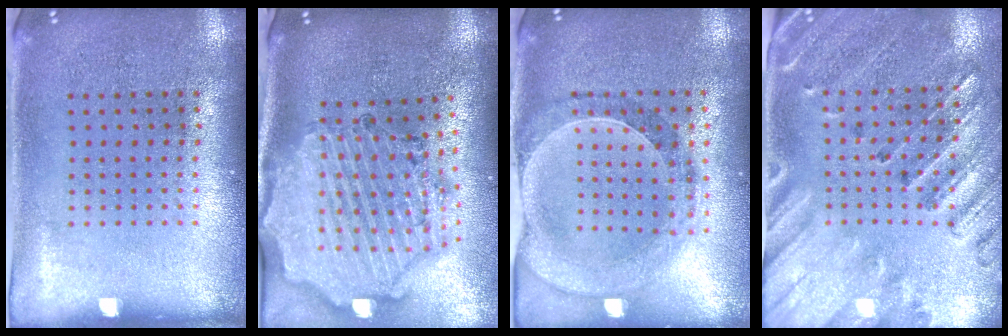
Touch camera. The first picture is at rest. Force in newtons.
{"total": 2.7, "press": 2.5, "slide": 1.1}
{"total": 0.6, "press": 0.6, "slide": 0.2}
{"total": 2.6, "press": 2.2, "slide": 1.3}